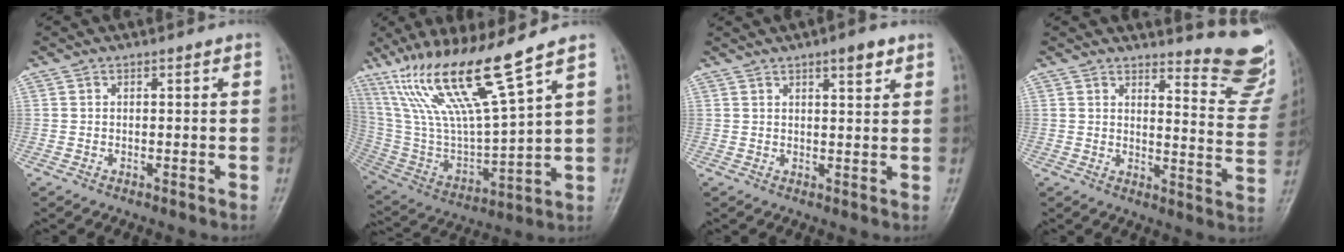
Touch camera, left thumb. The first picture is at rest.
{"total": 19.7, "force": [12.8, 2.0, 14.8], "torque": [-0.273, -0.061, 0.251]}
{"total": 4.1, "force": [2.6, 1.1, 3.1], "torque": [-0.038, -0.012, 0.036]}
{"total": 12.9, "force": [11.9, 2.0, 4.6], "torque": [-0.029, -0.144, 0.126]}